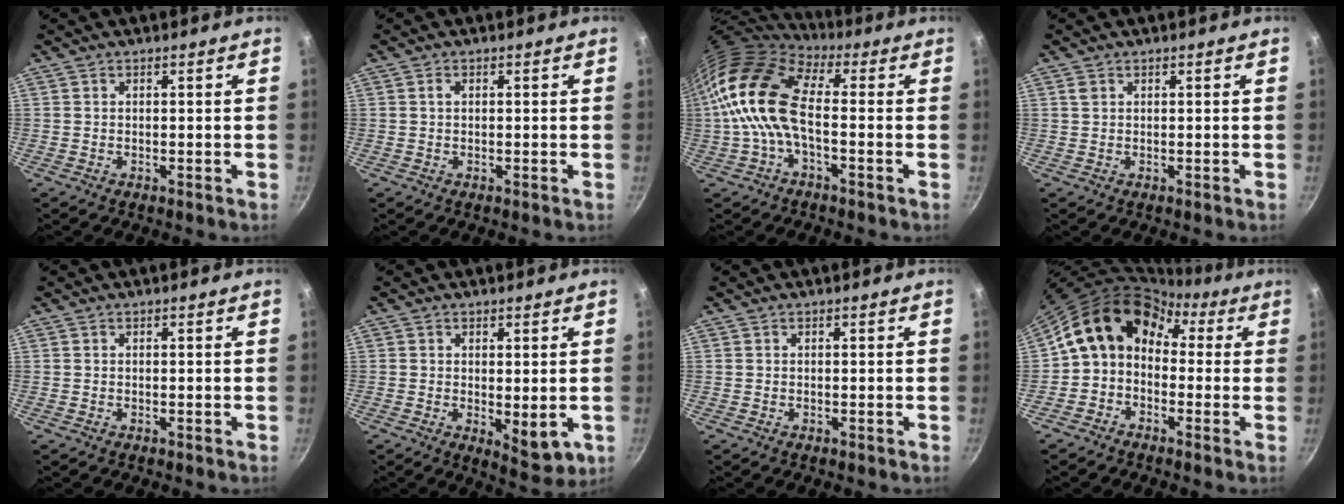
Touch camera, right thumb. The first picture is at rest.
{"total": 0.8, "force": [0.1, 0.5, 0.5], "torque": [-0.009, 0.005, 0.002]}
{"total": 14.3, "force": [-0.8, 7.0, 12.4], "torque": [-0.232, 0.025, -0.034]}
{"total": 1.2, "force": [0.5, 0.9, 0.6], "torque": [-0.011, 0.001, 0.008]}
{"total": 0.0}
{"total": 6.3, "force": [-0.3, 2.9, 5.5], "torque": [-0.074, -0.019, 0.002]}
{"total": 0.0}
{"total": 12.7, "force": [1.1, 9.9, 7.9], "torque": [-0.112, 0.045, -0.008]}